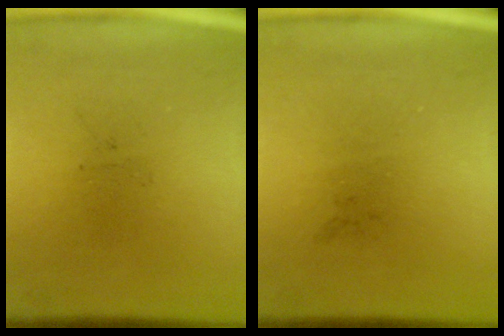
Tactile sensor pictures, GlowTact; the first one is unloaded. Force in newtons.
{"total": 0.0}